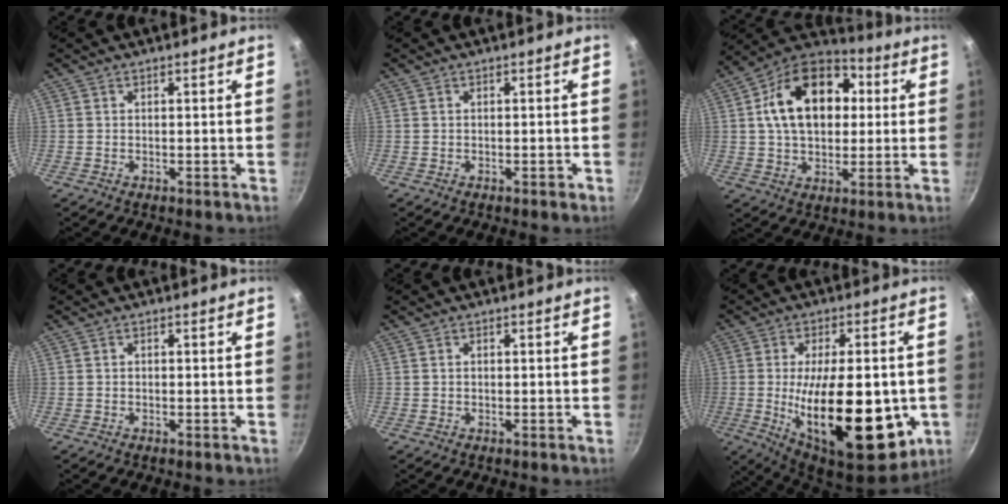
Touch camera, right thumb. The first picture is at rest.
{"total": 0.7, "force": [-0.4, 0.4, 0.5], "torque": [-0.005, 0.006, -0.003]}
{"total": 20.1, "force": [3.7, 13.8, 14.1], "torque": [-0.207, 0.026, 0.043]}
{"total": 0.5, "force": [-0.1, 0.4, 0.2], "torque": [-0.004, 0.003, -0.002]}
{"total": 0.5, "force": [0.0, 0.4, 0.3], "torque": [-0.004, 0.004, 0.001]}
{"total": 25.6, "force": [-4.1, 11.4, 22.5], "torque": [-0.329, -0.007, -0.047]}